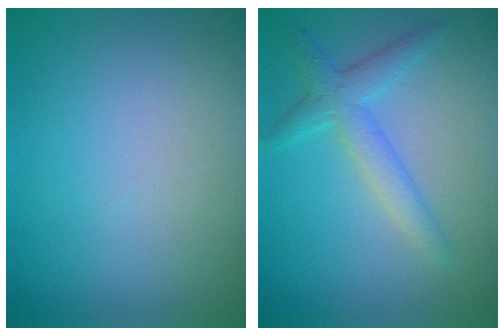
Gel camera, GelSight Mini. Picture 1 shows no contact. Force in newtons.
{"total": 2.9, "press": 2.9, "slide": 0.1}